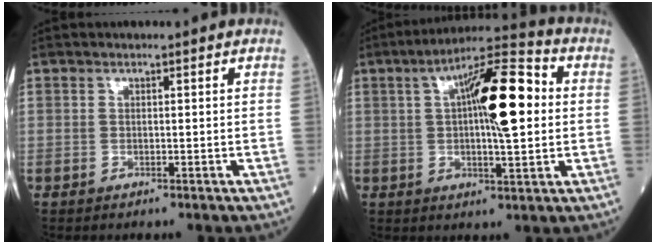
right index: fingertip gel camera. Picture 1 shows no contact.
{"total": 13.9, "force": [2.2, 2.8, 13.5], "torque": [-0.219, 0.027, 0.027]}